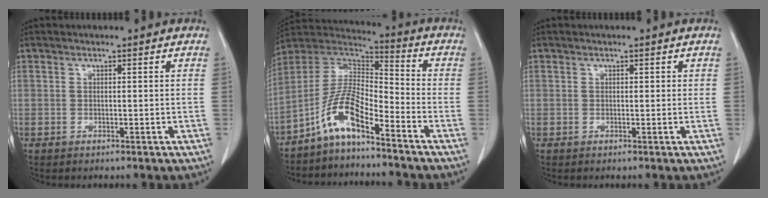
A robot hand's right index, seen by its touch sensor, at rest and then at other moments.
{"total": 9.5, "force": [-6.3, 1.9, 6.7], "torque": [-0.144, 0.023, -0.127]}
{"total": 0.5, "force": [0.2, 0.4, 0.3], "torque": [0.006, 0.001, 0.000]}